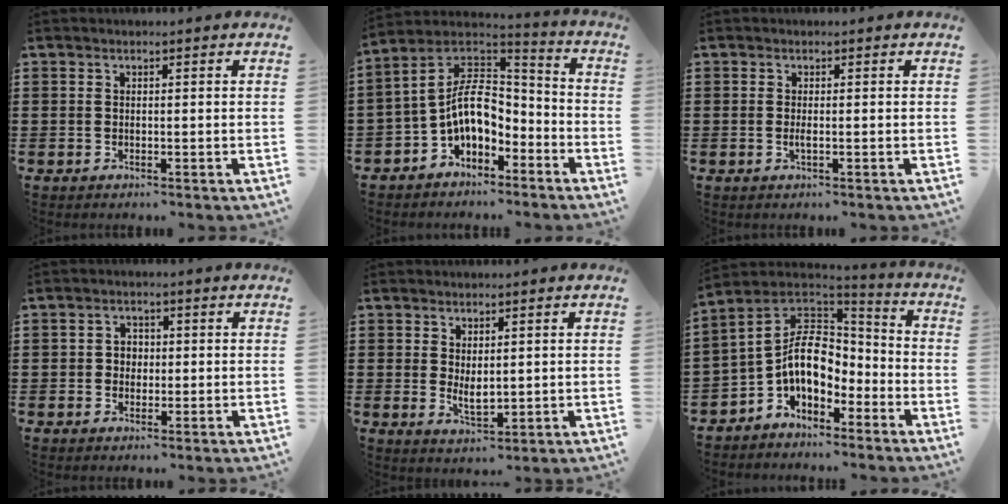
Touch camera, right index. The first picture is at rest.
{"total": 9.0, "force": [-1.7, 5.4, 6.9], "torque": [-0.168, -0.012, -0.041]}
{"total": 1.1, "force": [-0.2, 0.2, 1.0], "torque": [-0.019, -0.003, -0.003]}
{"total": 1.8, "force": [-0.2, 1.6, 0.7], "torque": [-0.018, 0.007, -0.007]}
{"total": 2.9, "force": [0.5, 1.4, 2.5], "torque": [-0.040, -0.003, 0.010]}
{"total": 10.0, "force": [-2.0, 6.4, 7.5], "torque": [-0.178, -0.002, -0.045]}